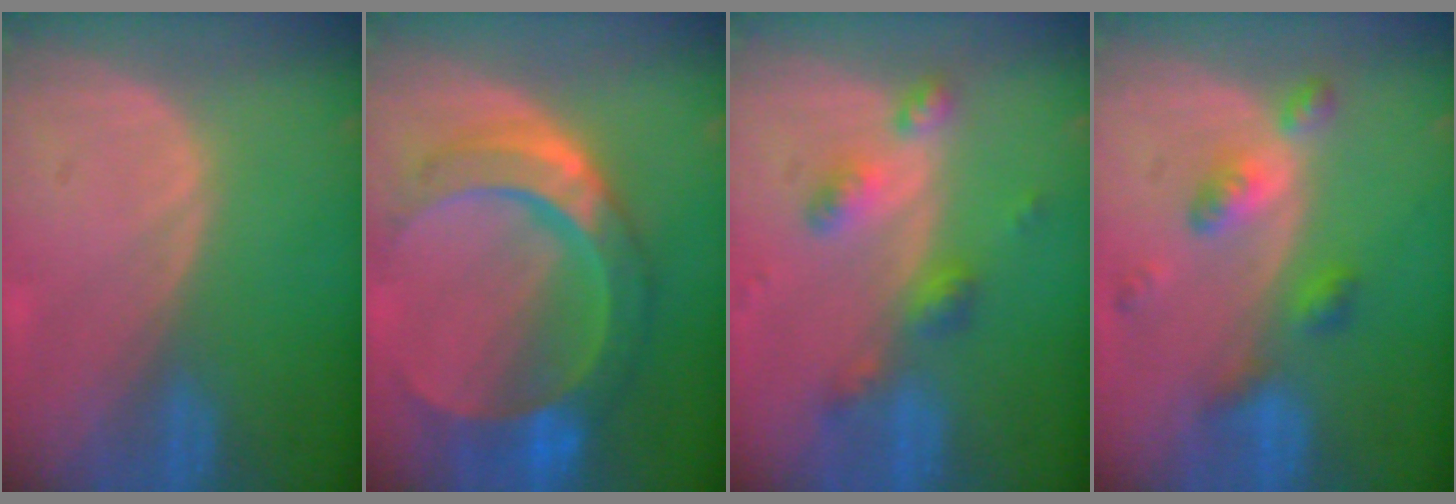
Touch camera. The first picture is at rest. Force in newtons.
{"total": 11.0, "press": 11.0, "slide": 0.9}
{"total": 6.0, "press": 5.2, "slide": 2.9}
{"total": 5.9, "press": 5.1, "slide": 2.9}